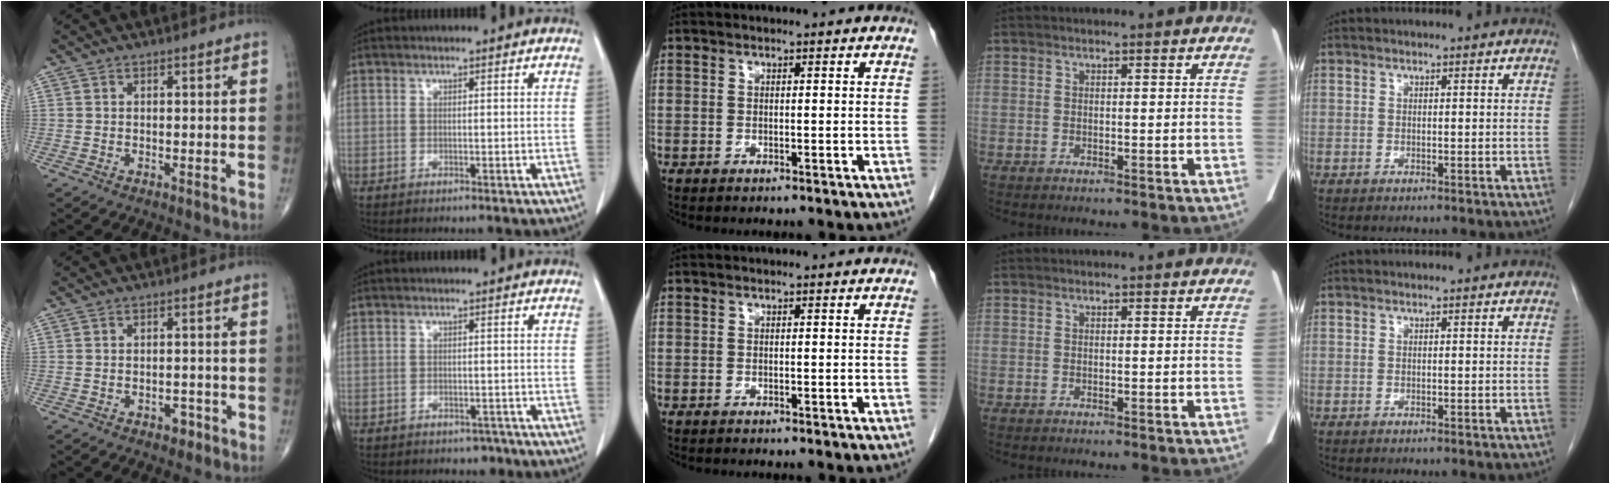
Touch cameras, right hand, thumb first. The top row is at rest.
{"thumb": {"total": 2.5, "force": [-1.5, 1.5, 1.3], "torque": [-0.010, 0.010, -0.017]}, "index": {"total": 2.7, "force": [-2.1, 1.7, 0.2], "torque": [-0.004, 0.007, -0.025]}}